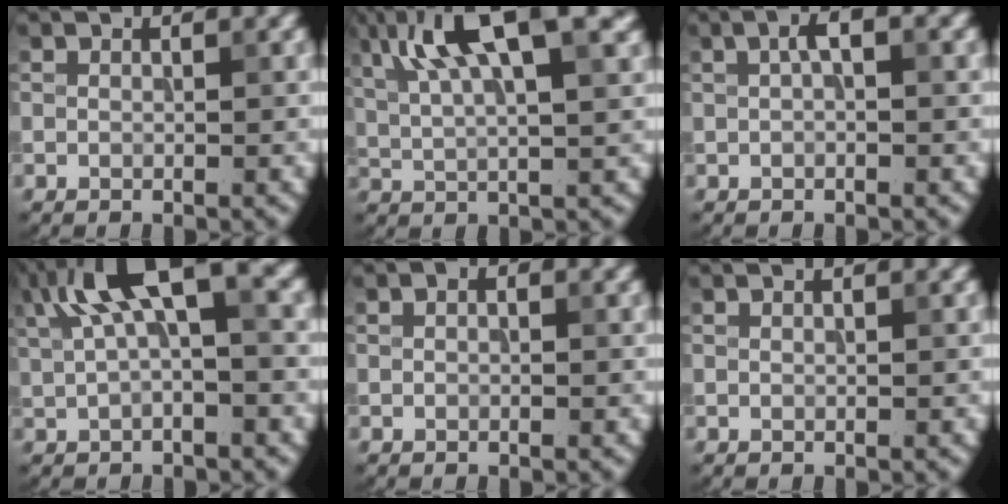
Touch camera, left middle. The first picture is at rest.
{"total": 10.8, "force": [5.2, 3.2, 8.9], "torque": [-0.149, 0.017, 0.079]}
{"total": 1.9, "force": [0.5, 0.6, 1.7], "torque": [-0.032, 0.009, 0.006]}
{"total": 7.9, "force": [3.0, 2.7, 6.8], "torque": [-0.129, 0.018, 0.050]}
{"total": 0.6, "force": [0.2, 0.4, 0.4], "torque": [-0.003, 0.000, -0.001]}
{"total": 0.0}